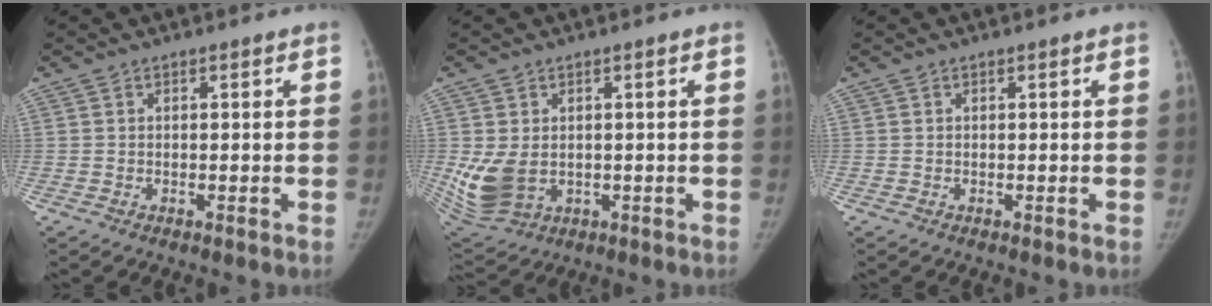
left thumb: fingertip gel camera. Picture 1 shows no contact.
{"total": 8.5, "force": [0.0, 6.1, 6.0], "torque": [-0.123, -0.015, 0.019]}
{"total": 0.0}